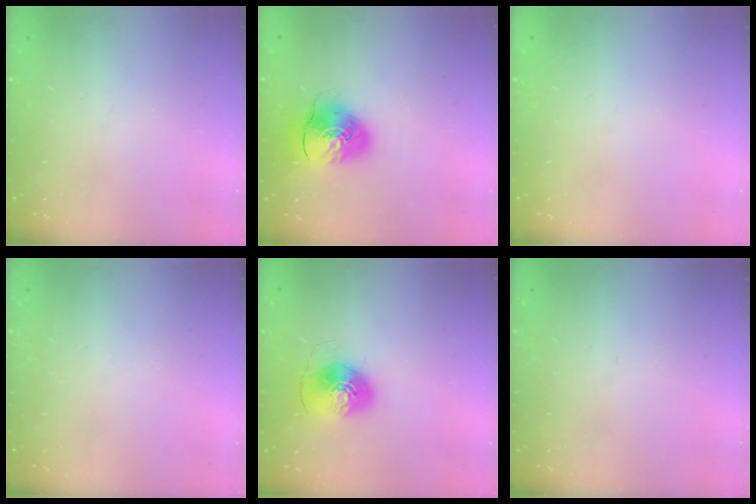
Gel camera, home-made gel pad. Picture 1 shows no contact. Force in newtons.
{"total": 9.7, "press": 9.6, "slide": 1.2}
{"total": 0.0}
{"total": 0.0}
{"total": 8.8, "press": 8.8, "slide": 0.6}
{"total": 0.0}